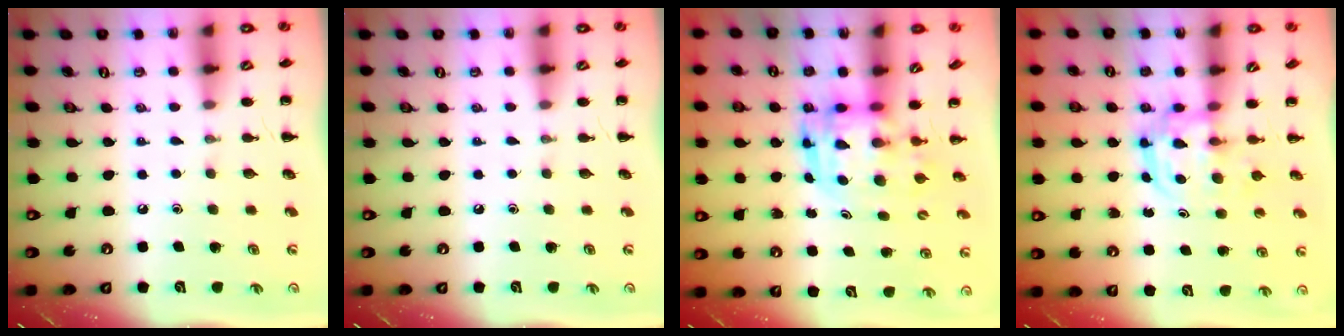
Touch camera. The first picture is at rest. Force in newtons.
{"total": 0.0}
{"total": 3.7, "press": 3.6, "slide": 0.7}
{"total": 3.3, "press": 3.2, "slide": 0.4}